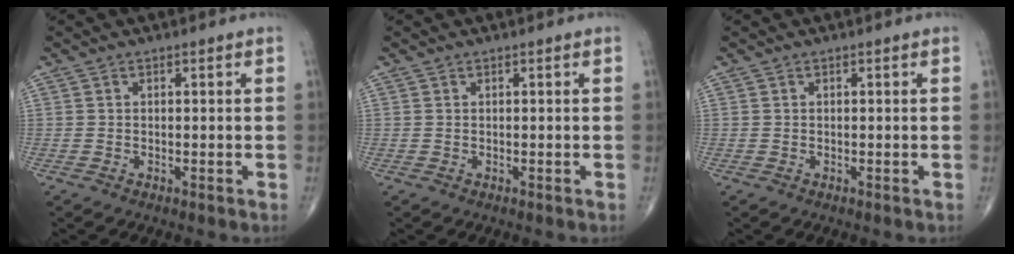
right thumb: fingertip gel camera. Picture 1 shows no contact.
{"total": 0.0}
{"total": 0.0}